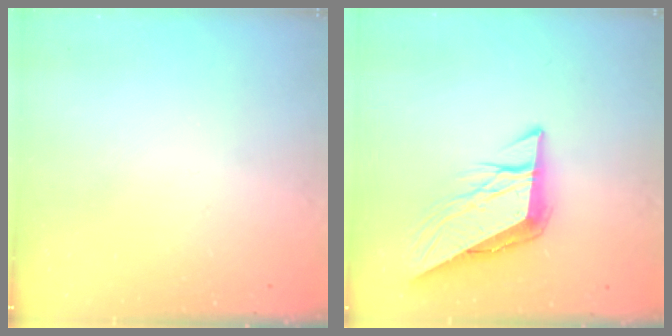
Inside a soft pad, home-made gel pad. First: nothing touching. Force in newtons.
{"total": 9.2, "press": 9.1, "slide": 0.8}